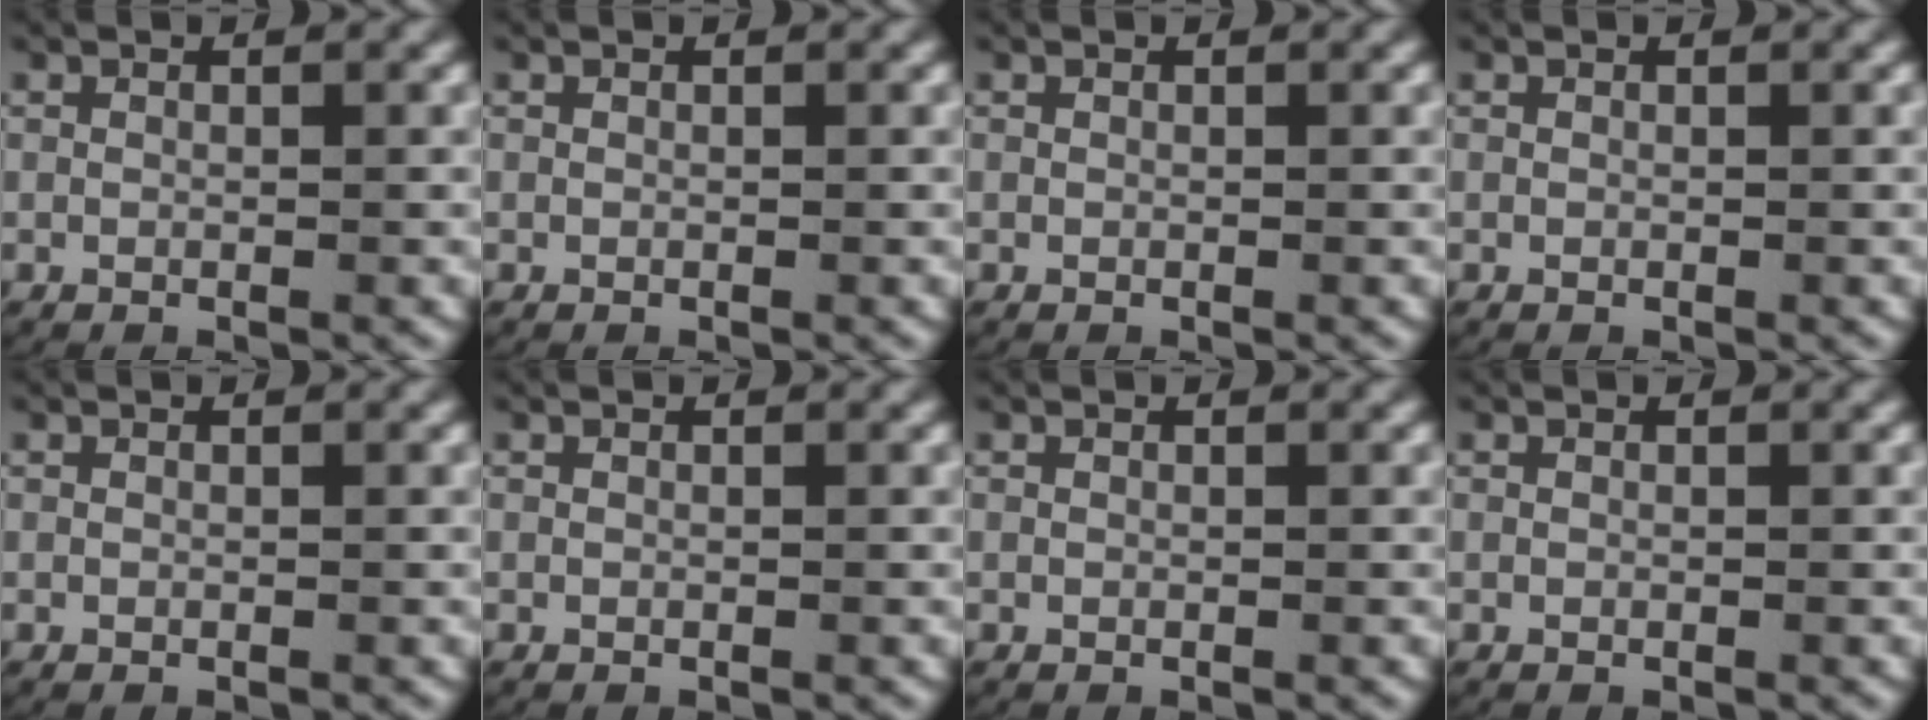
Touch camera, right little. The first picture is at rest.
{"total": 0.0}
{"total": 0.0}
{"total": 0.0}
{"total": 0.0}
{"total": 0.0}
{"total": 0.0}
{"total": 0.0}